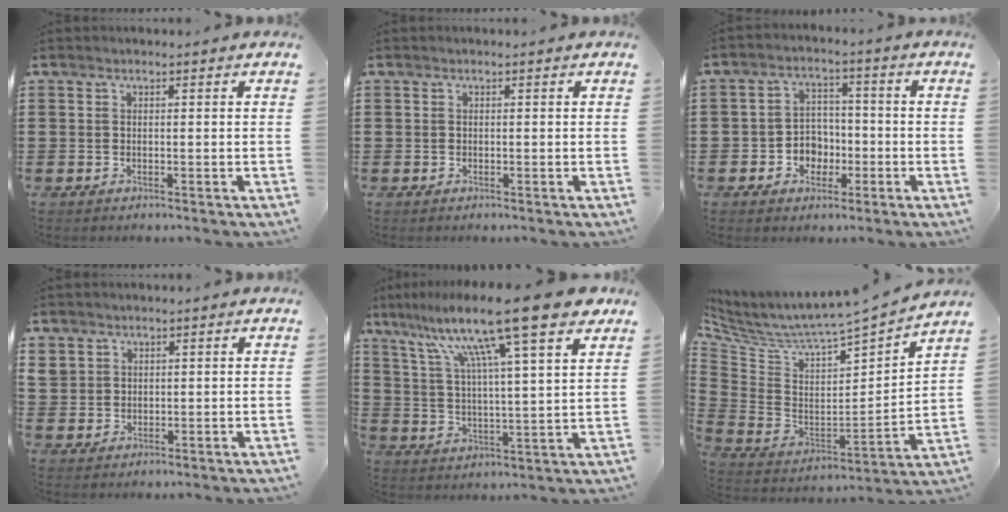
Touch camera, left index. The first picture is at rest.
{"total": 0.0}
{"total": 4.9, "force": [-1.8, 4.2, 1.7], "torque": [-0.034, 0.008, -0.037]}
{"total": 2.6, "force": [1.6, 2.1, 0.2], "torque": [-0.015, 0.007, 0.030]}
{"total": 15.5, "force": [11.6, 0.5, 10.3], "torque": [-0.210, -0.059, 0.184]}
{"total": 3.6, "force": [3.3, 0.1, 1.5], "torque": [-0.053, -0.050, 0.045]}